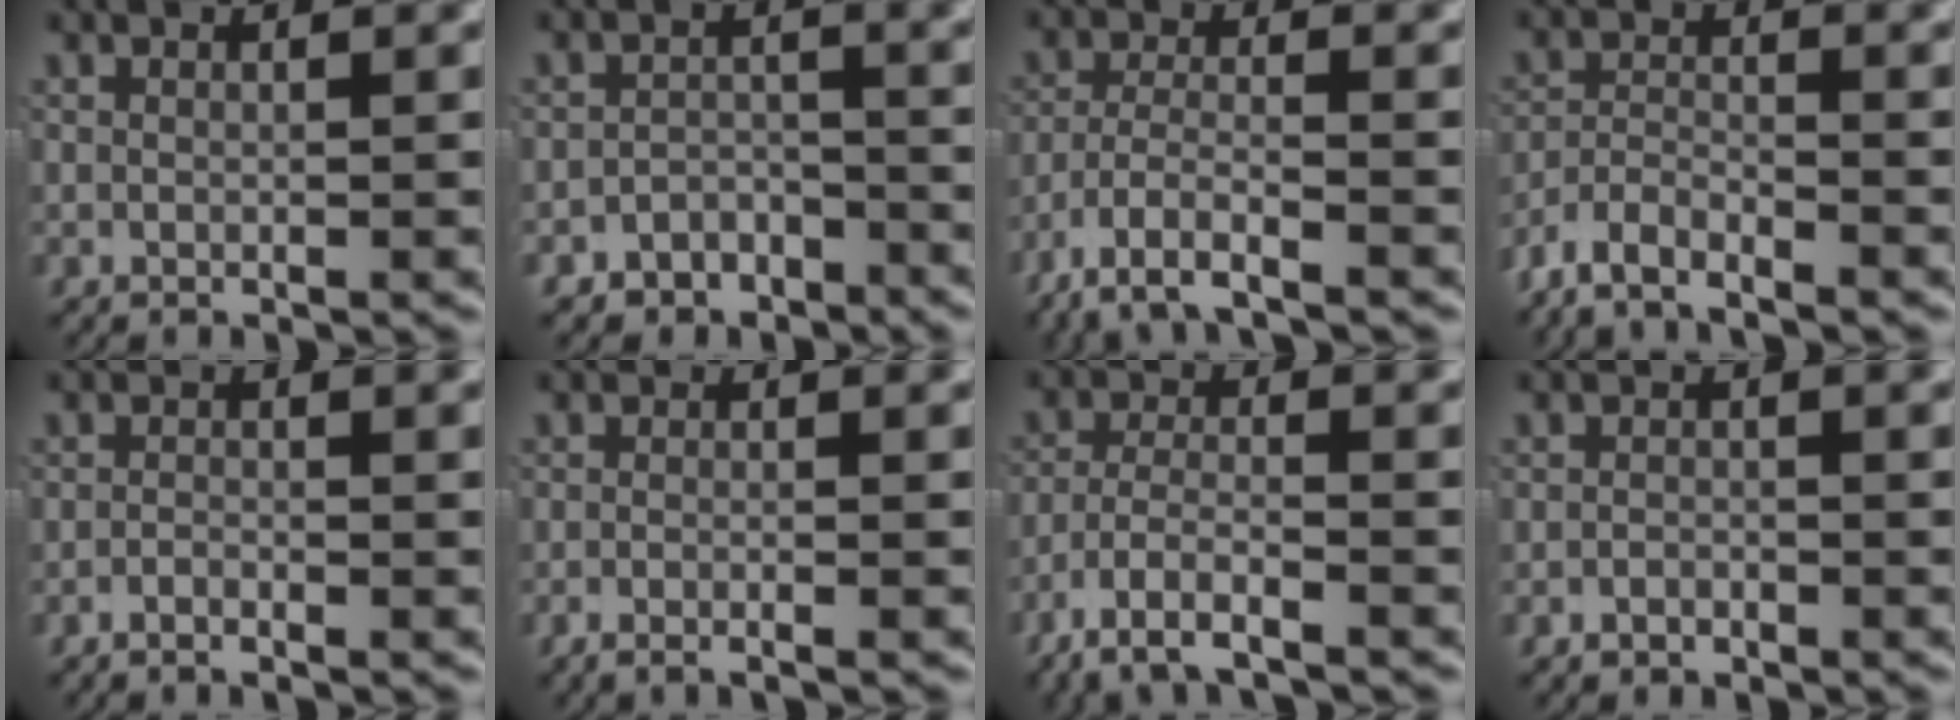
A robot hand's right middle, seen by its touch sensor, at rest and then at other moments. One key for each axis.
{"total": 4.3, "fx": -3.7, "fy": 2.1, "fz": 0.3, "tx": 0.017, "ty": -0.005, "tz": -0.068}
{"total": 5.2, "fx": -3.9, "fy": 1.5, "fz": 3.1, "tx": -0.062, "ty": -0.015, "tz": -0.063}
{"total": 4.5, "fx": -3.6, "fy": 1.8, "fz": 1.8, "tx": -0.032, "ty": -0.006, "tz": -0.070}
{"total": 1.3, "fx": -1.3, "fy": 0.1, "fz": 0.4, "tx": -0.008, "ty": -0.003, "tz": -0.026}
{"total": 2.1, "fx": -1.8, "fy": 0.3, "fz": 1.0, "tx": -0.020, "ty": 0.001, "tz": -0.035}
{"total": 4.7, "fx": -3.6, "fy": 1.4, "fz": 2.7, "tx": -0.053, "ty": -0.011, "tz": -0.060}
{"total": 0.9, "fx": -0.9, "fy": 0.2, "fz": 0.1, "tx": 0.000, "ty": -0.003, "tz": -0.014}